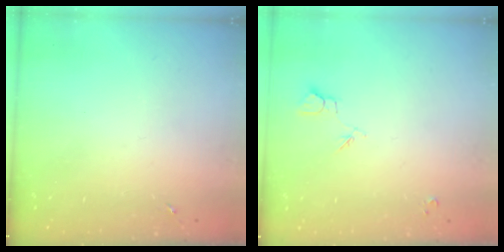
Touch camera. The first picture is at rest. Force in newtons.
{"total": 3.9, "press": 3.9, "slide": 0.7}